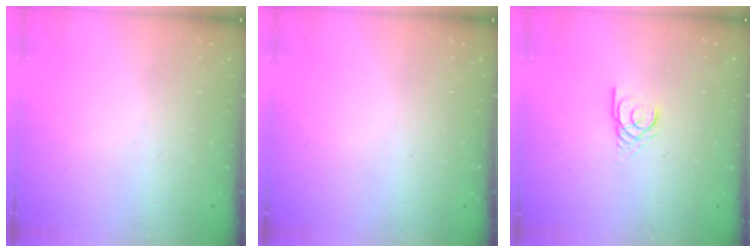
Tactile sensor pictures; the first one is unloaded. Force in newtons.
{"total": 0.0}
{"total": 2.9, "press": 2.9, "slide": 0.2}